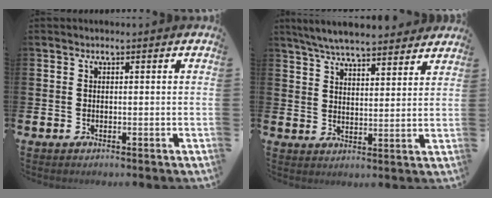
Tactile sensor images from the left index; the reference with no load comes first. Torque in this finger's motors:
{"motor_torque": [0.57, -0.92, 1.04, 0.21]}